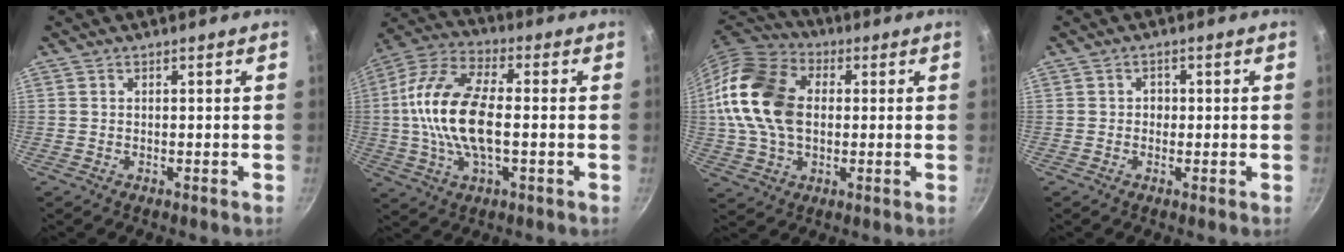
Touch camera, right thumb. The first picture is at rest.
{"total": 17.0, "force": [-0.5, 8.0, 15.0], "torque": [-0.288, 0.029, -0.028]}
{"total": 18.8, "force": [1.7, 13.4, 13.0], "torque": [-0.236, 0.026, 0.023]}
{"total": 1.8, "force": [-0.1, 1.6, 0.8], "torque": [-0.005, -0.001, -0.005]}